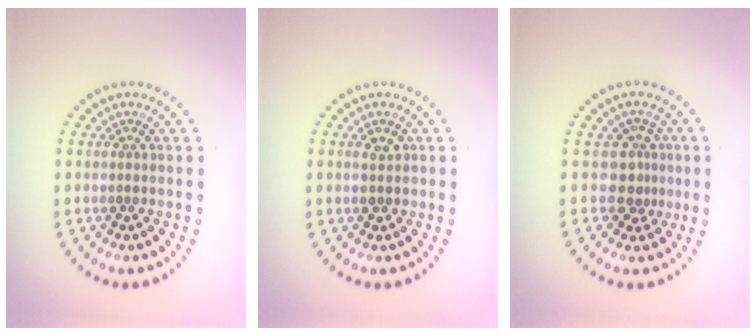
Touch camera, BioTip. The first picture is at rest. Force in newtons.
{"total": 1.5, "press": 1.5, "slide": 0.0}
{"total": 2.6, "press": 2.0, "slide": 1.6}